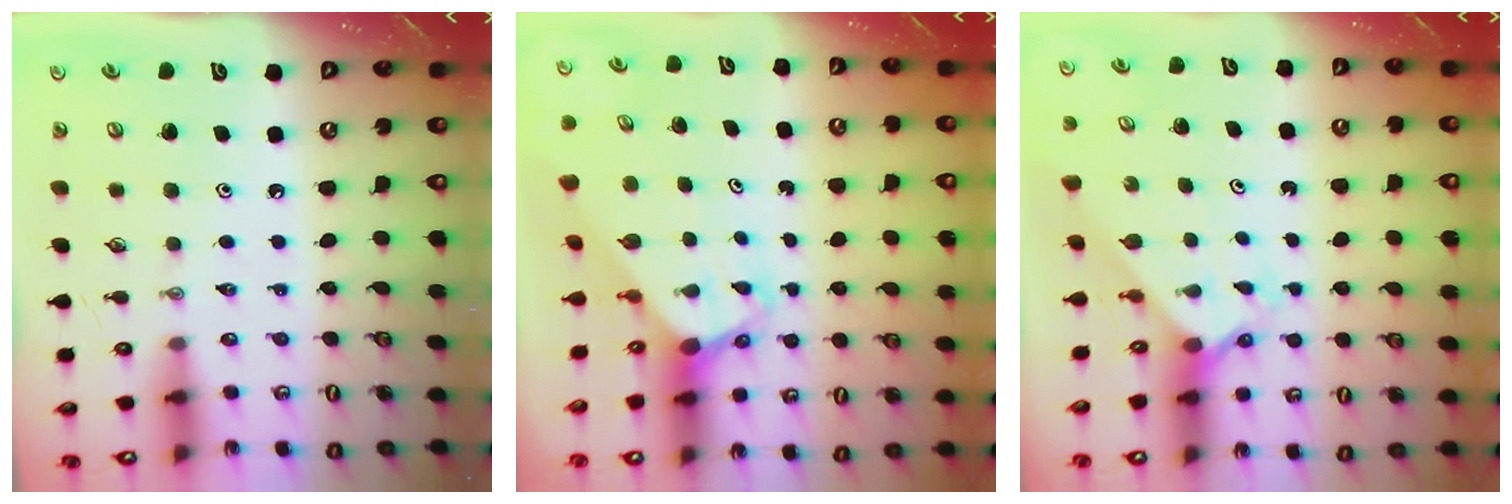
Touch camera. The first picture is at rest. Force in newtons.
{"total": 3.1, "press": 3.1, "slide": 0.2}
{"total": 2.0, "press": 2.0, "slide": 0.2}